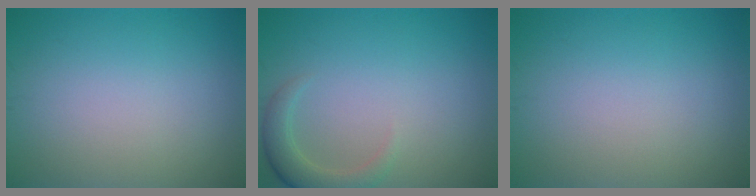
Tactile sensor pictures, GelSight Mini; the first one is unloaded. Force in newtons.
{"total": 2.7, "press": 2.6, "slide": 0.5}
{"total": 0.0}